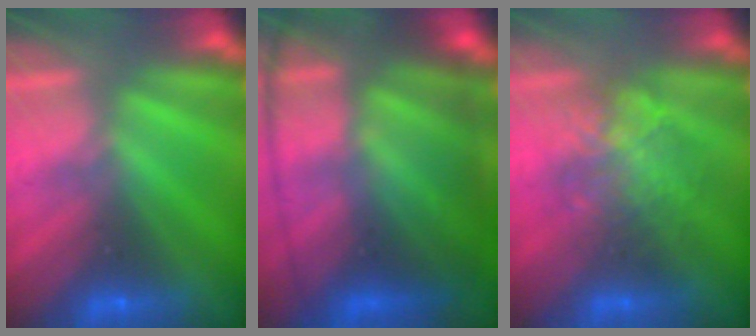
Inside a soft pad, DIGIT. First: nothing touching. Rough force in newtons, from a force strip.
{"total": 10.2}
{"total": 2.3}